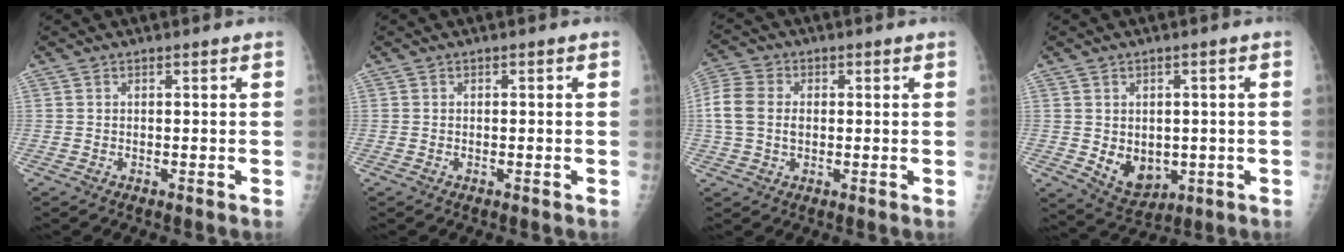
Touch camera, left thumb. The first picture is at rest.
{"total": 0.0}
{"total": 11.7, "force": [0.8, 9.1, 7.3], "torque": [-0.189, 0.018, 0.017]}
{"total": 7.6, "force": [-1.0, 5.8, 4.9], "torque": [-0.049, -0.008, 0.006]}